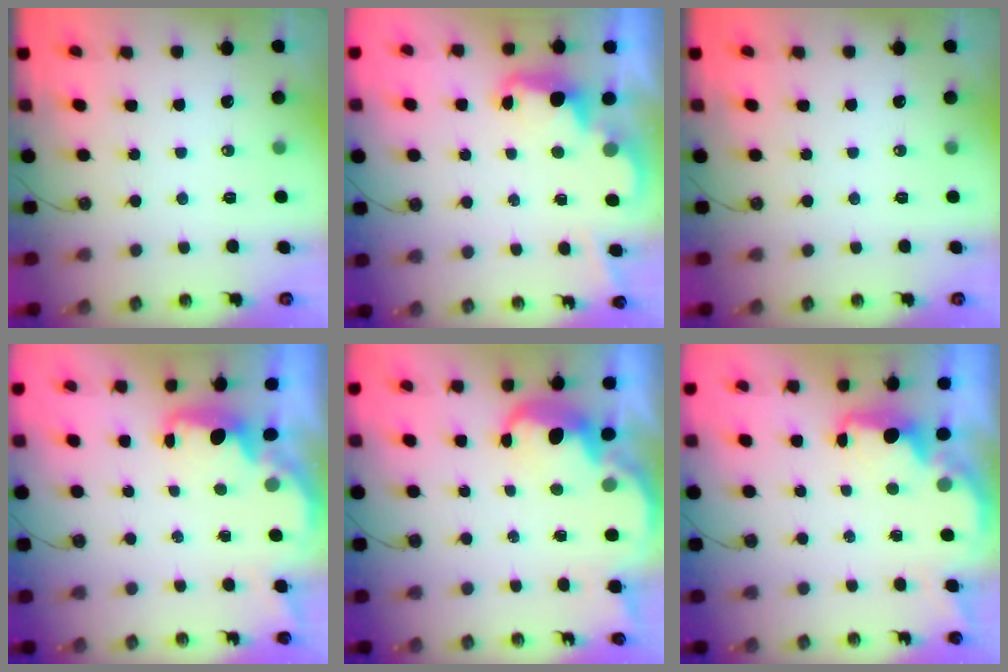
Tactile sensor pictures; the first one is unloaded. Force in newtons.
{"total": 2.4, "press": 2.4, "slide": 0.5}
{"total": 0.0}
{"total": 1.5, "press": 1.3, "slide": 0.7}
{"total": 5.0, "press": 5.0, "slide": 0.7}
{"total": 2.2, "press": 2.0, "slide": 0.9}